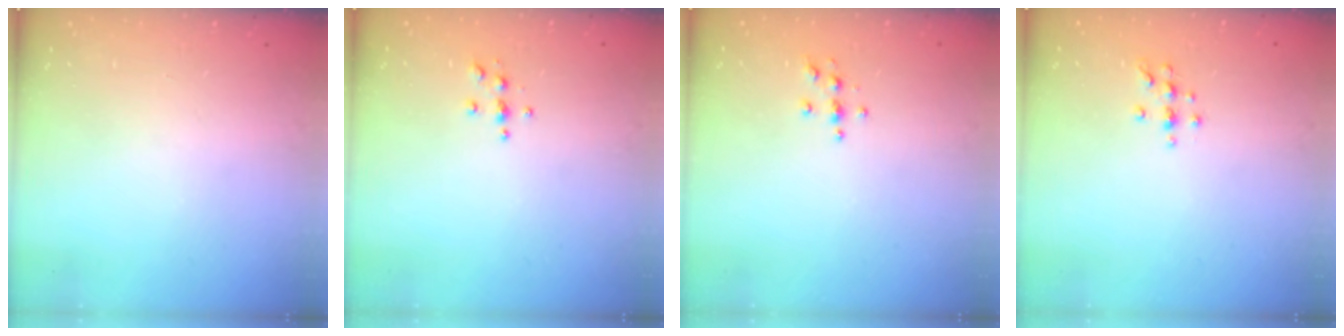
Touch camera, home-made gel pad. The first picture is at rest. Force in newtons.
{"total": 3.8, "press": 3.8, "slide": 0.4}
{"total": 3.9, "press": 3.8, "slide": 0.4}
{"total": 6.3, "press": 6.2, "slide": 0.7}